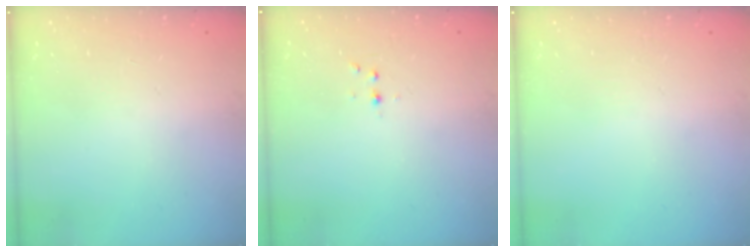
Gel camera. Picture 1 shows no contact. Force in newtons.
{"total": 3.0, "press": 2.6, "slide": 1.5}
{"total": 0.0}